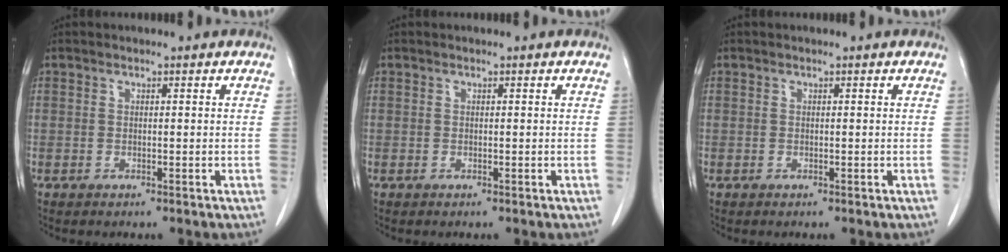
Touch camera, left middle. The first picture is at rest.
{"total": 0.0}
{"total": 0.0}